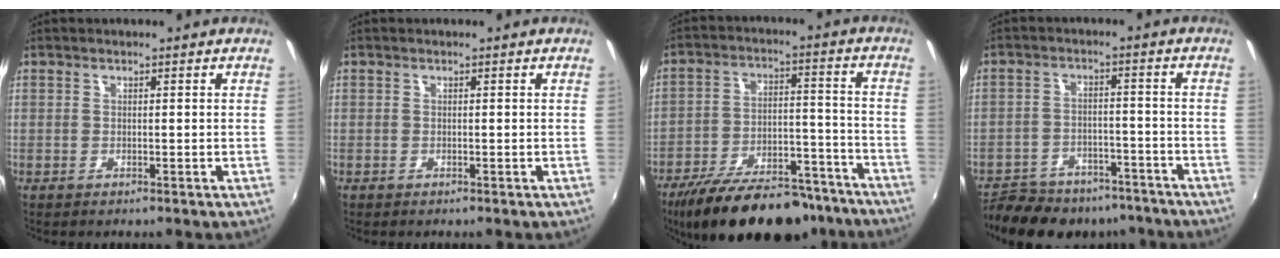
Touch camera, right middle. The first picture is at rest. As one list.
[{"total": 0.0}, {"total": 24.7, "force": [-19.8, 9.0, 11.6], "torque": [-0.212, -0.001, -0.274]}, {"total": 17.7, "force": [-14.5, 7.7, 6.7], "torque": [-0.152, 0.008, -0.193]}]